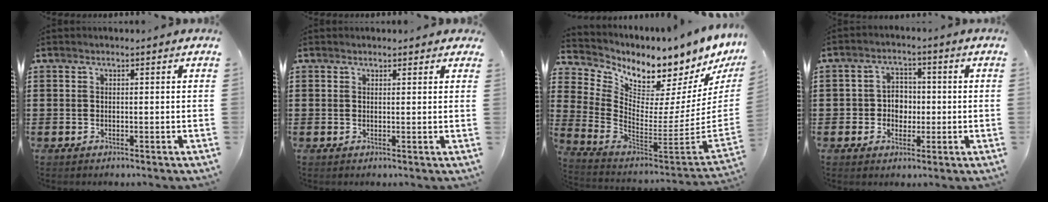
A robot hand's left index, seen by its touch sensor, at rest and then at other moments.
{"total": 1.3, "force": [1.1, 0.7, 0.3], "torque": [-0.007, 0.007, 0.020]}
{"total": 5.6, "force": [5.4, 1.2, 0.8], "torque": [-0.063, -0.073, 0.087]}
{"total": 3.9, "force": [-0.3, 3.7, 1.4], "torque": [-0.041, 0.011, -0.011]}